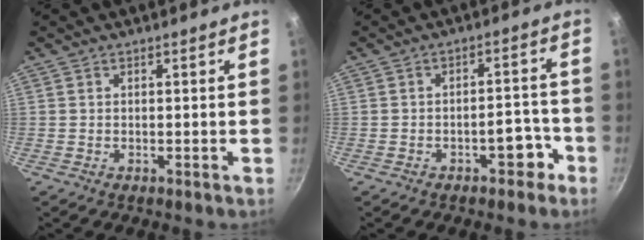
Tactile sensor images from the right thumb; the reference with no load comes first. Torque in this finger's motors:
{"motor_torque": [2.51, 2.39, 0.99, -0.50, 0.00]}